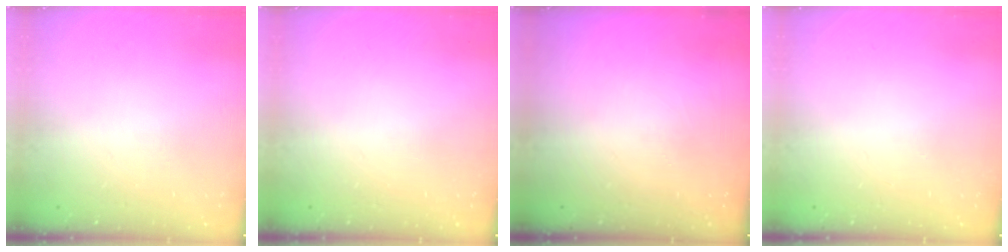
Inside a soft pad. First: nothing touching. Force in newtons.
{"total": 0.0}
{"total": 0.0}
{"total": 0.0}